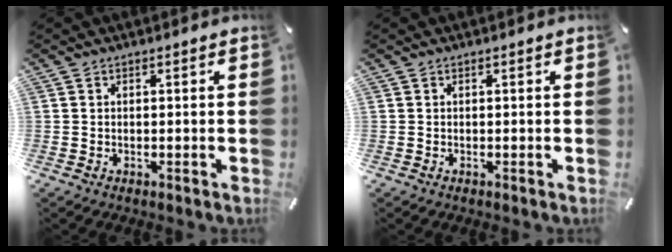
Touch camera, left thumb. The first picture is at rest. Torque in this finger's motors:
{"motor_torque": [-0.01, -0.02, 0.01, 0.01, 0.00]}